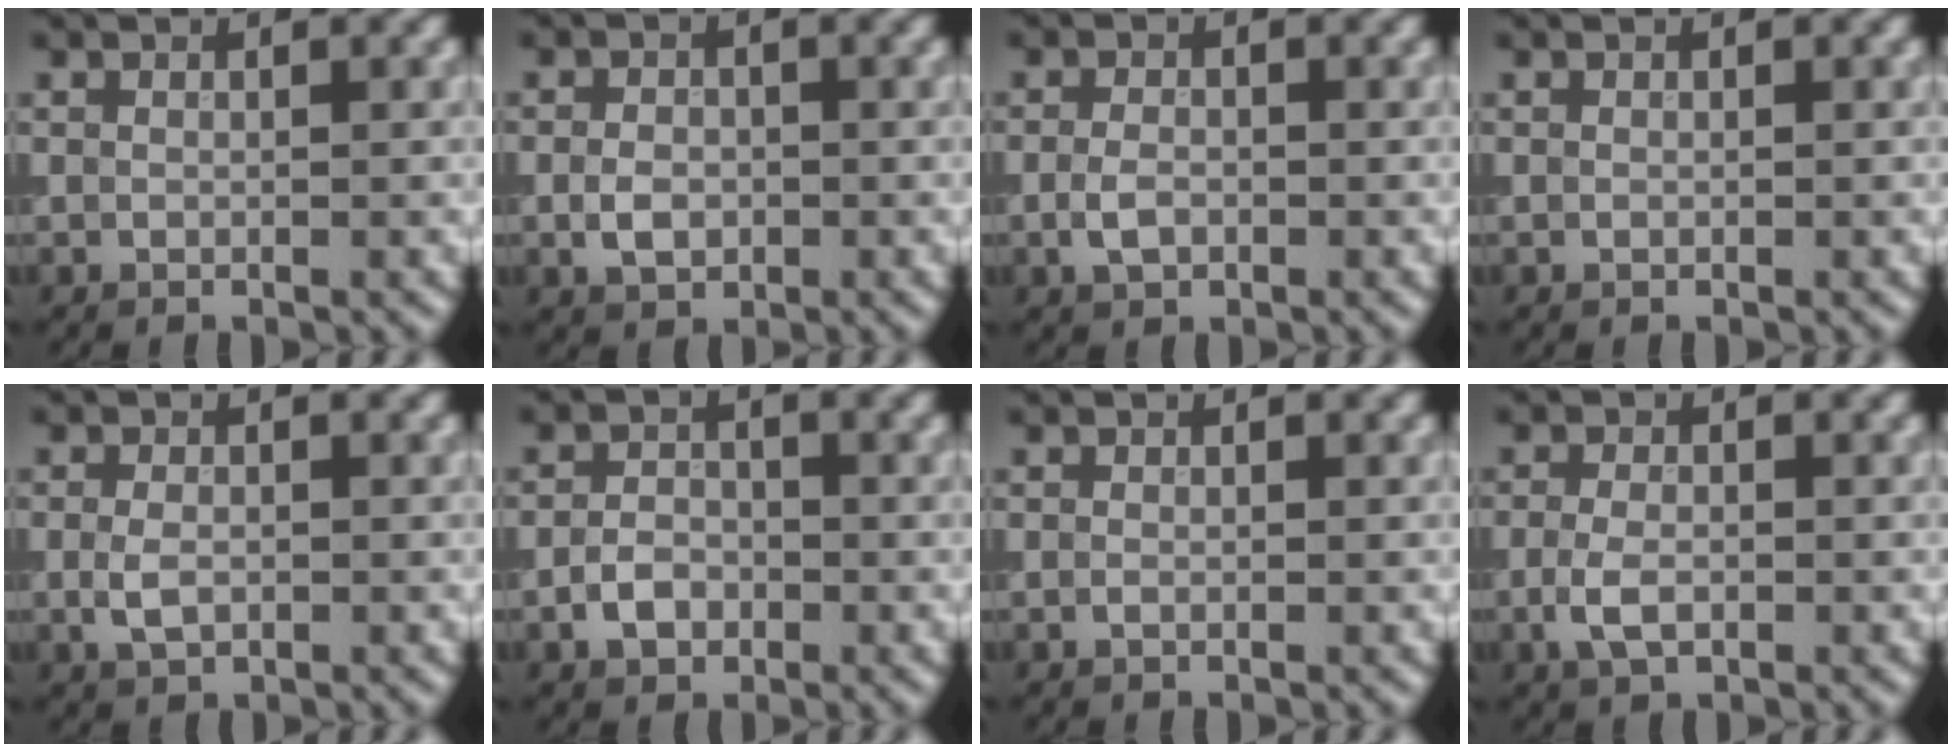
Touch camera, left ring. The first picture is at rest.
{"total": 2.4, "force": [-0.6, 1.7, 1.5], "torque": [-0.028, -0.001, -0.015]}
{"total": 2.0, "force": [-0.6, 1.2, 1.4], "torque": [-0.029, 0.000, -0.014]}
{"total": 0.0}
{"total": 2.0, "force": [-0.3, 1.3, 1.5], "torque": [-0.035, -0.002, -0.006]}
{"total": 2.5, "force": [-1.1, 1.8, 1.3], "torque": [-0.020, 0.004, -0.025]}
{"total": 0.5, "force": [-0.2, 0.3, 0.4], "torque": [-0.009, -0.002, -0.002]}
{"total": 2.6, "force": [-0.8, 1.4, 2.0], "torque": [-0.044, -0.003, -0.018]}